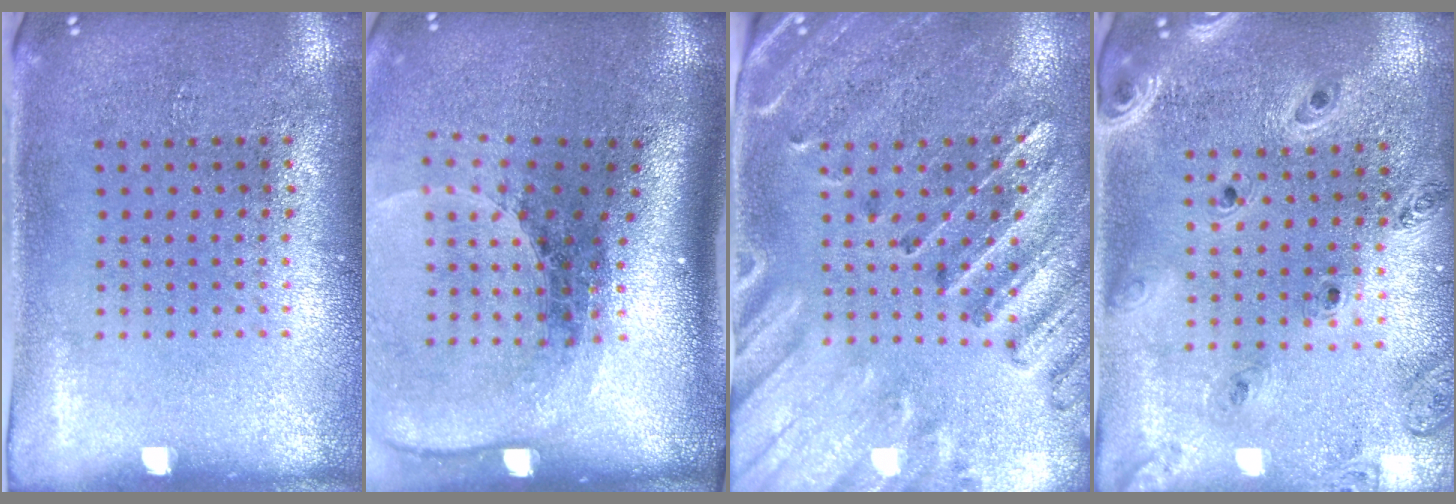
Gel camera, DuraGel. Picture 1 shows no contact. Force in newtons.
{"total": 2.6, "press": 1.8, "slide": 1.8}
{"total": 2.9, "press": 2.7, "slide": 1.1}
{"total": 1.3, "press": 1.3, "slide": 0.2}